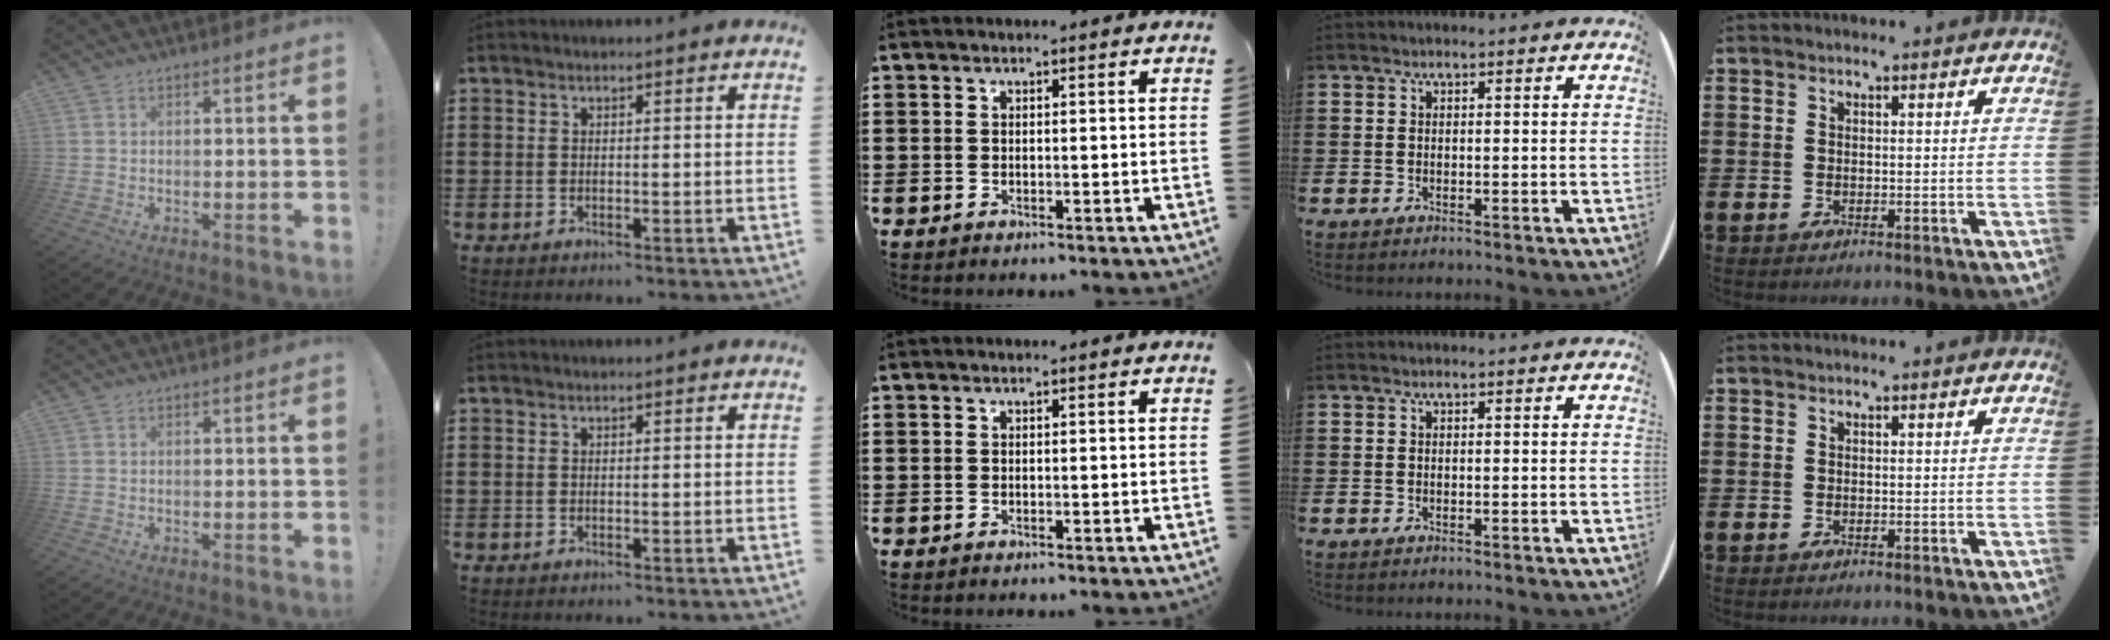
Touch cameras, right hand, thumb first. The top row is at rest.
{}